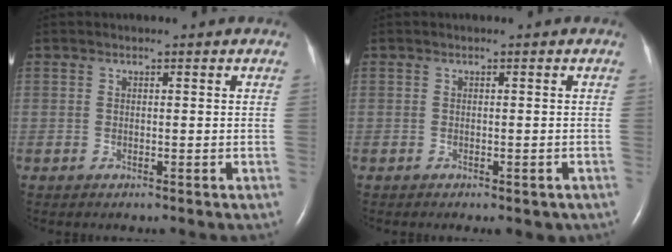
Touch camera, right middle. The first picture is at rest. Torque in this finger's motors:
{"motor_torque": [-0.17, 0.17, 0.13, 0.02]}